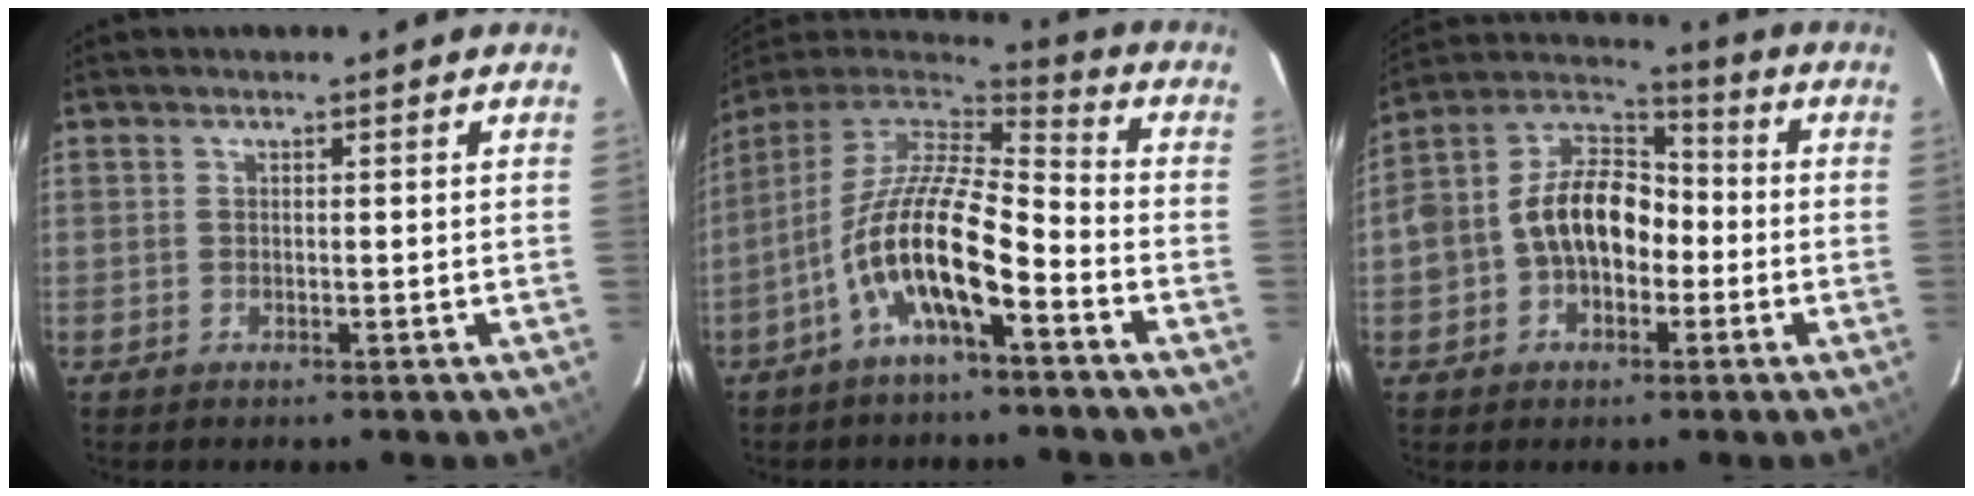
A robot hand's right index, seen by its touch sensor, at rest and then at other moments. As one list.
[{"total": 15.2, "force": [-6.9, 4.4, 12.8], "torque": [-0.245, -0.009, -0.135]}, {"total": 13.9, "force": [-2.4, 9.9, 9.5], "torque": [-0.189, 0.035, -0.041]}]